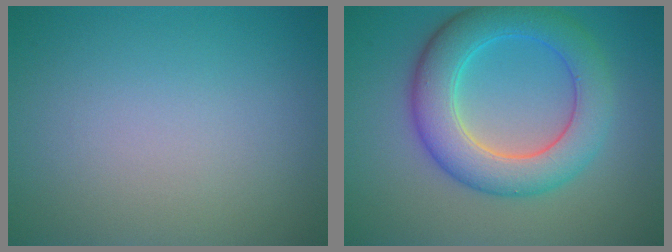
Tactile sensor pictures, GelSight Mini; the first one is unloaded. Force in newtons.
{"total": 7.1, "press": 7.1, "slide": 0.1}